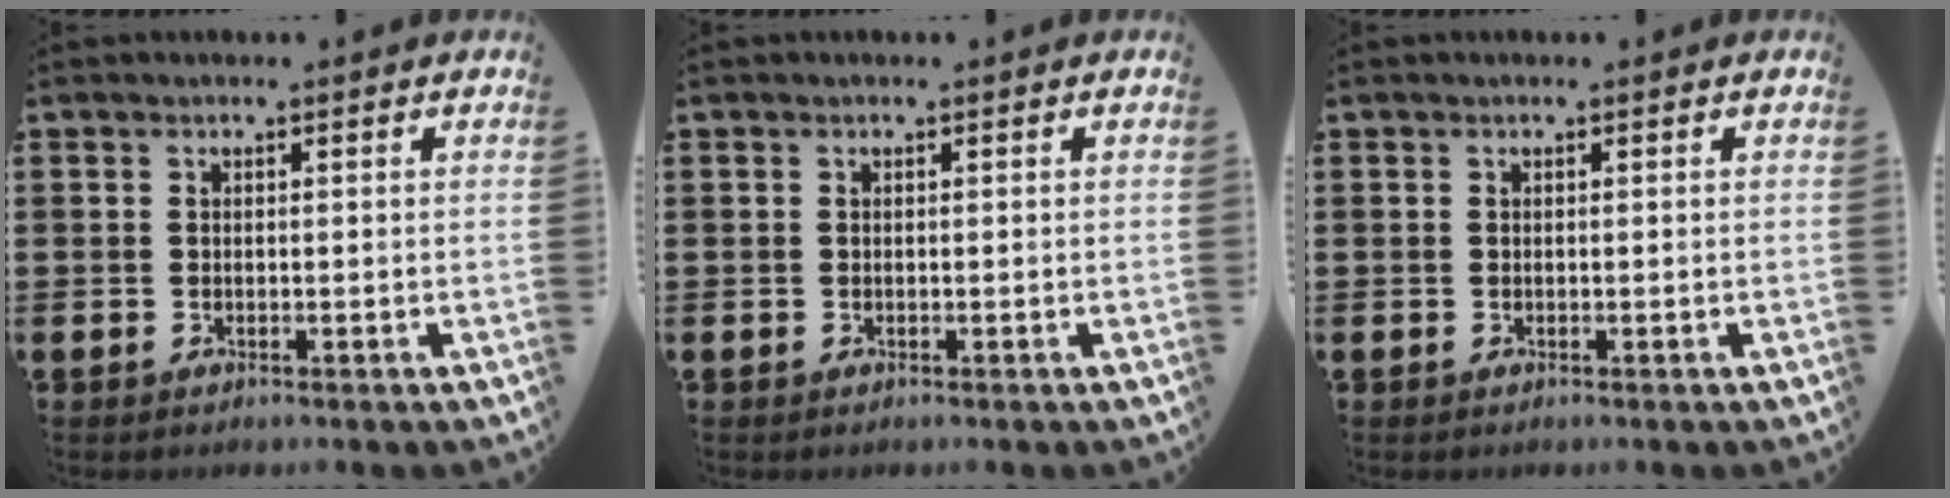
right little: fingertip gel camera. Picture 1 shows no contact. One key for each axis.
{"total": 0.0}
{"total": 0.0}